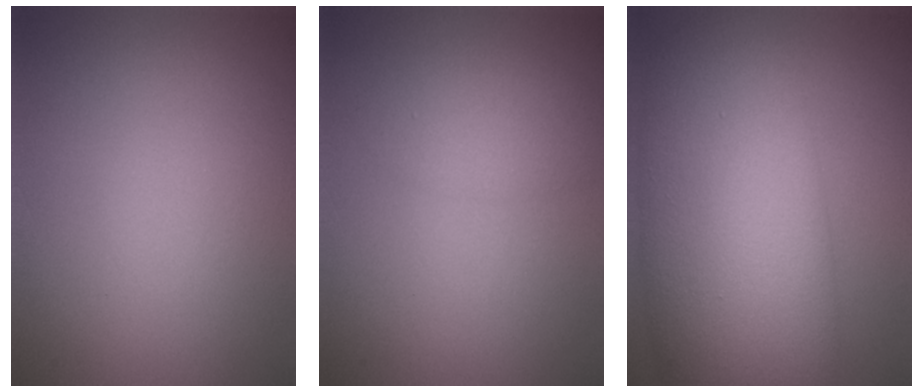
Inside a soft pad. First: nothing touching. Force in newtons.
{"total": 1.7, "press": 1.7, "slide": 0.1}
{"total": 13.1, "press": 13.1, "slide": 0.2}